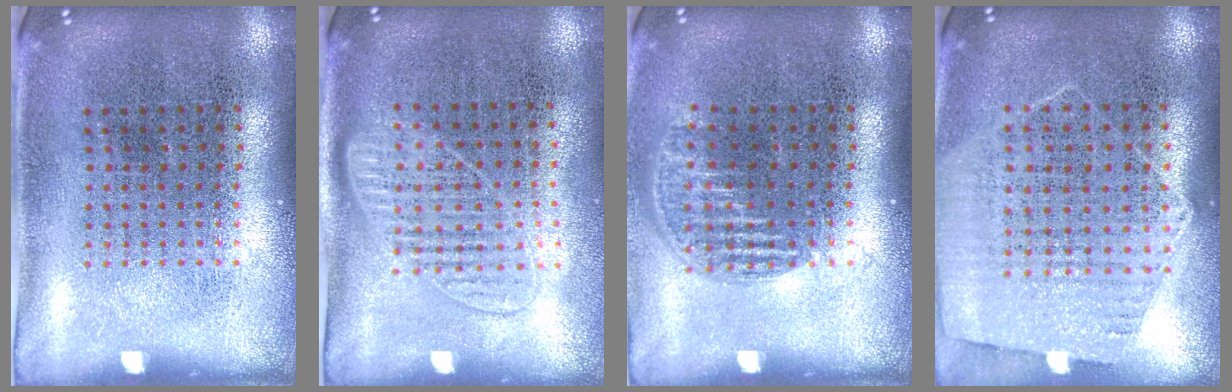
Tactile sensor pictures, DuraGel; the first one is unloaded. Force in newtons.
{"total": 1.3, "press": 1.2, "slide": 0.5}
{"total": 1.1, "press": 1.0, "slide": 0.5}
{"total": 1.1, "press": 1.0, "slide": 0.4}